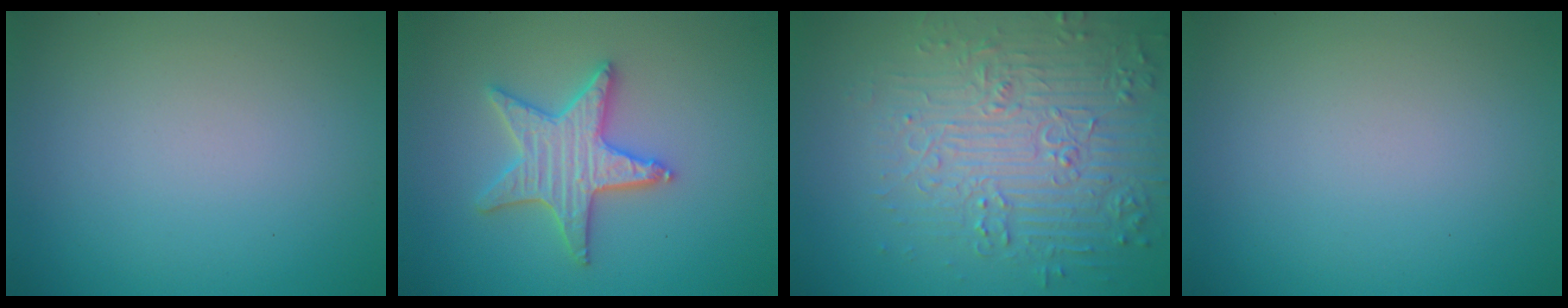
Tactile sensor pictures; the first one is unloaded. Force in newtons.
{"total": 4.7, "press": 4.6, "slide": 0.8}
{"total": 6.2, "press": 5.5, "slide": 2.8}
{"total": 0.0}